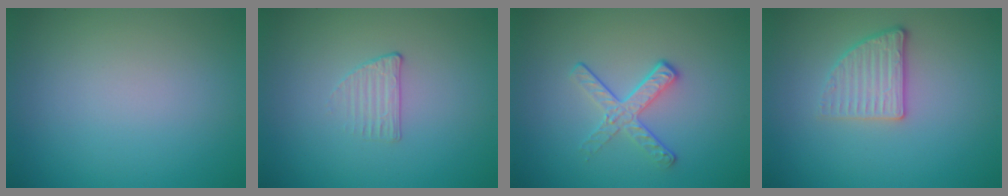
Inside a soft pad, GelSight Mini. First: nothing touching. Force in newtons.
{"total": 1.2, "press": 0.6, "slide": 1.0}
{"total": 2.4, "press": 1.7, "slide": 1.7}
{"total": 2.6, "press": 2.3, "slide": 1.2}